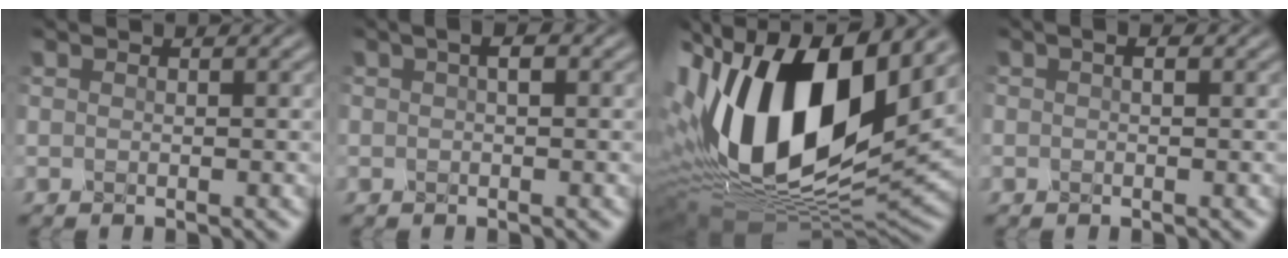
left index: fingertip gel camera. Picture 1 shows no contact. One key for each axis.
{"total": 1.1, "fx": 0.4, "fy": -0.3, "fz": 1.0, "tx": -0.026, "ty": 0.008, "tz": 0.017}
{"total": 16.1, "fx": 3.4, "fy": 8.9, "fz": 12.9, "tx": -0.265, "ty": 0.007, "tz": 0.056}
{"total": 0.6, "fx": 0.3, "fy": -0.2, "fz": 0.5, "tx": -0.015, "ty": 0.006, "tz": 0.010}